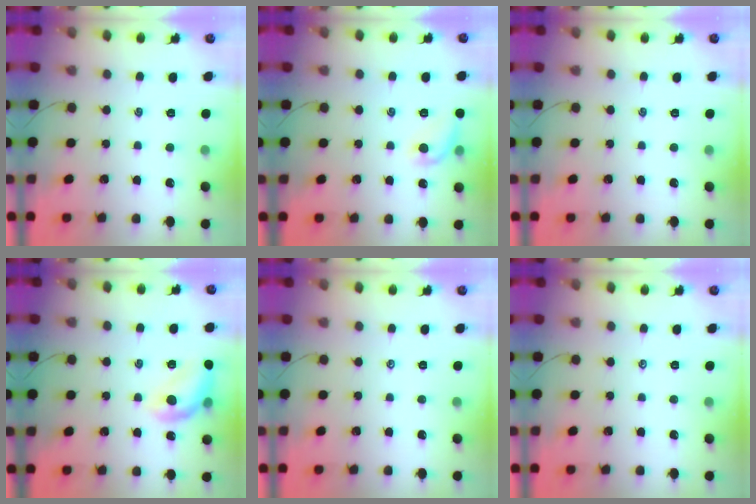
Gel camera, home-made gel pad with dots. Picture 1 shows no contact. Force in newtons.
{"total": 8.1, "press": 8.0, "slide": 1.4}
{"total": 0.0}
{"total": 12.6, "press": 12.6, "slide": 0.9}
{"total": 0.0}
{"total": 0.0}